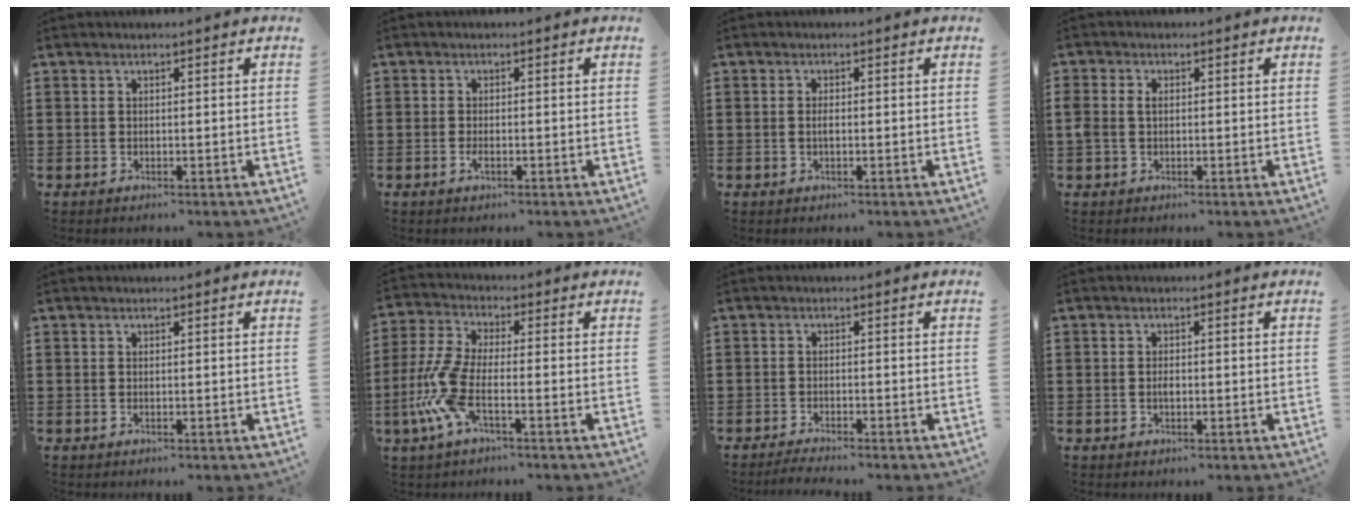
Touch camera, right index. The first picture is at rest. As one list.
[{"total": 1.3, "force": [-0.6, 0.4, 1.1], "torque": [-0.021, -0.005, -0.009]}, {"total": 1.3, "force": [-0.2, 0.4, 1.2], "torque": [-0.024, -0.001, -0.003]}, {"total": 1.7, "force": [0.1, 1.3, 1.1], "torque": [-0.025, 0.008, 0.000]}, {"total": 0.0}, {"total": 7.8, "force": [-3.2, 2.7, 6.6], "torque": [-0.185, -0.019, -0.072]}, {"total": 1.8, "force": [-1.8, -0.3, 0.2], "torque": [-0.004, 0.000, -0.035]}, {"total": 1.3, "force": [-0.2, 0.6, 1.1], "torque": [-0.022, 0.000, -0.004]}]